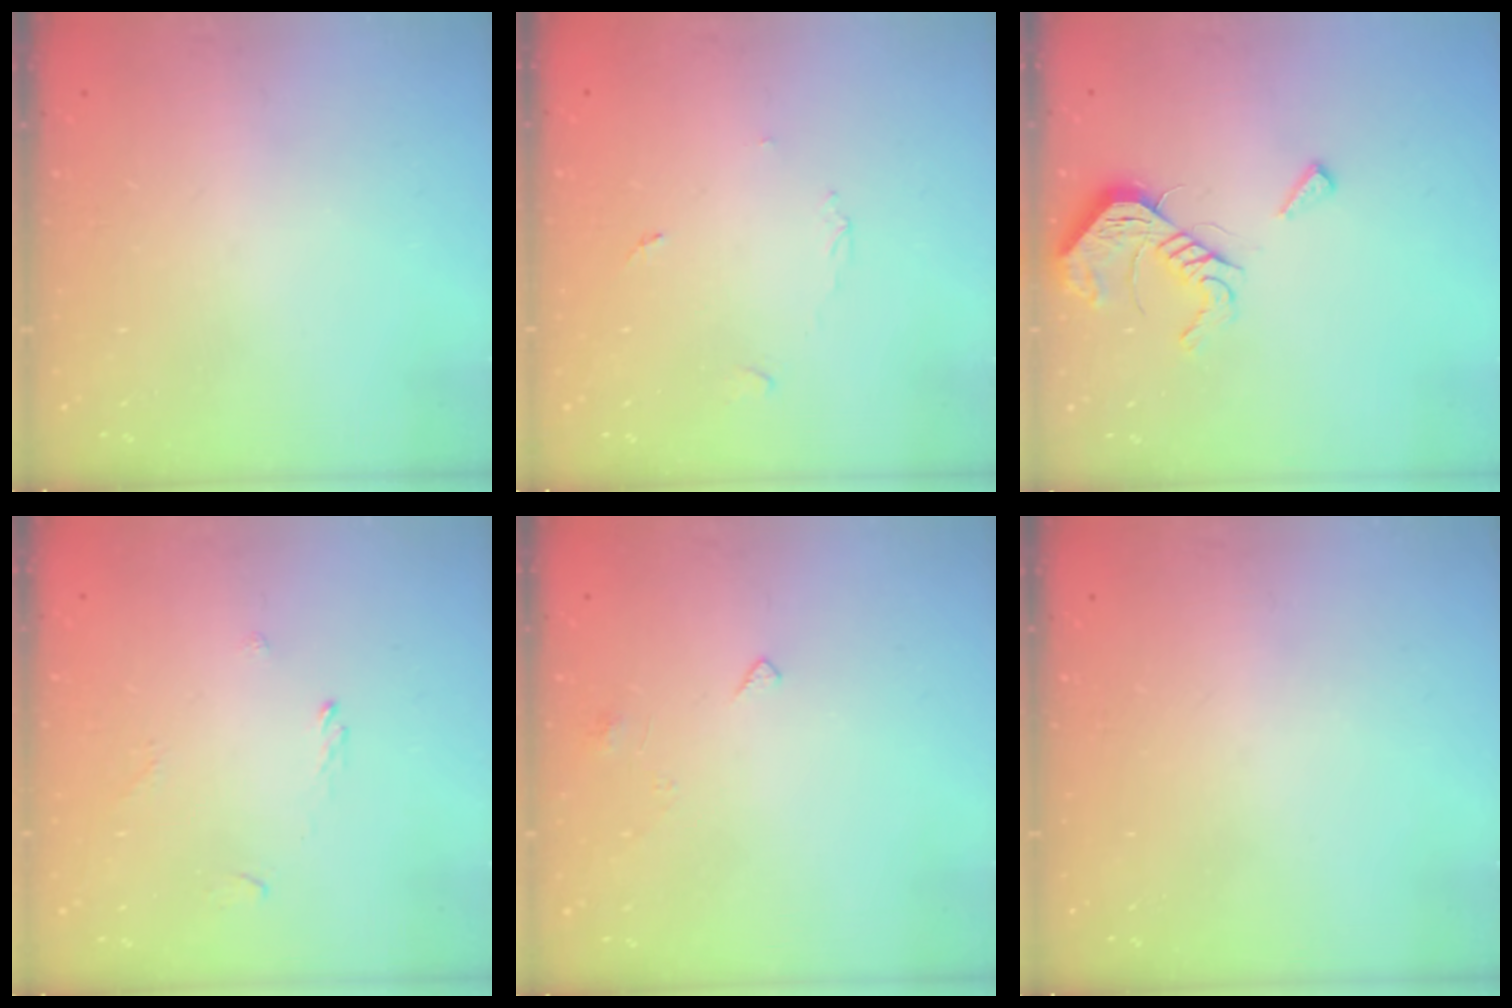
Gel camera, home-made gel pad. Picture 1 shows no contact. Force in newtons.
{"total": 3.1, "press": 3.1, "slide": 0.4}
{"total": 10.7, "press": 10.7, "slide": 0.8}
{"total": 1.6, "press": 1.5, "slide": 0.5}
{"total": 2.8, "press": 2.8, "slide": 0.4}
{"total": 0.0}